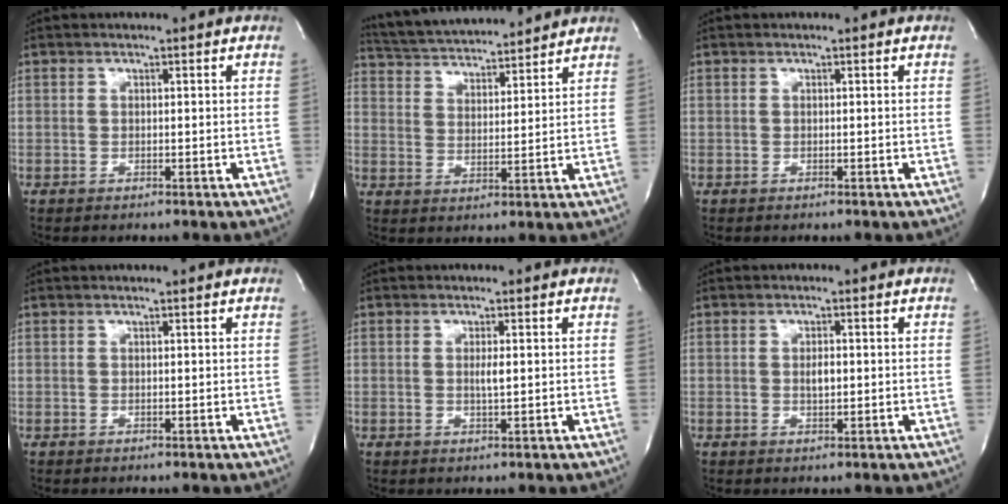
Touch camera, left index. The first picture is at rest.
{"total": 15.0, "force": [14.1, 2.0, 4.9], "torque": [-0.091, 0.026, 0.225]}
{"total": 0.0}
{"total": 0.6, "force": [0.6, -0.1, 0.2], "torque": [-0.009, 0.002, 0.009]}
{"total": 1.6, "force": [0.1, 0.1, 1.5], "torque": [-0.032, -0.003, 0.001]}
{"total": 1.9, "force": [0.0, 0.8, 1.7], "torque": [-0.032, -0.002, 0.001]}